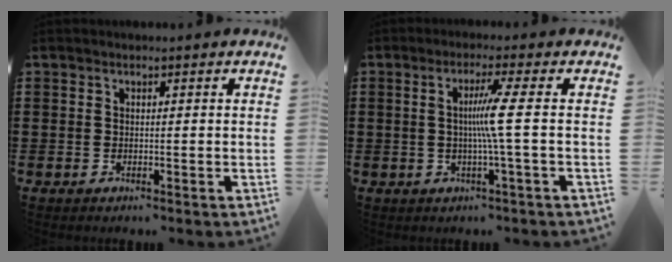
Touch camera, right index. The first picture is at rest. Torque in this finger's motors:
{"motor_torque": [0.75, -0.31, 0.42, 0.13]}